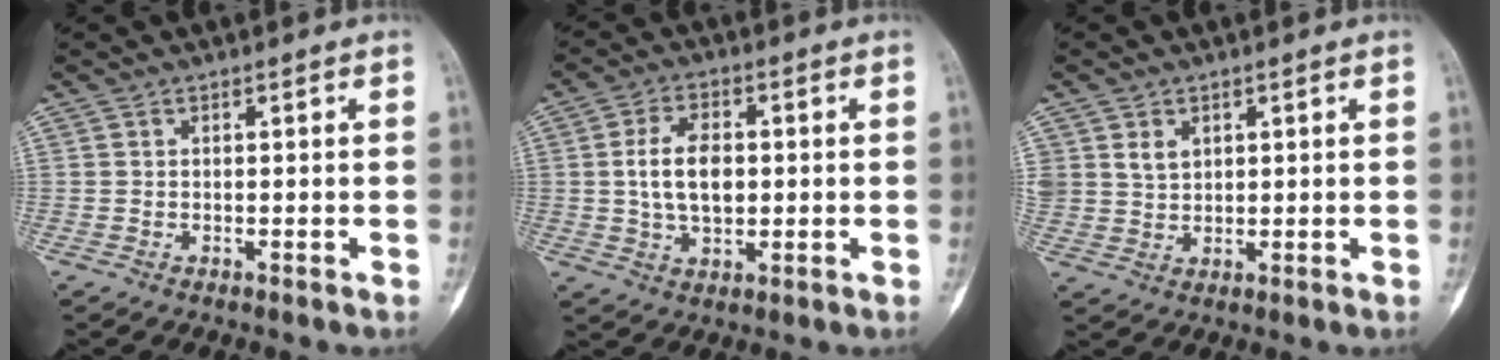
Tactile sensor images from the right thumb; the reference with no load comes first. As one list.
[{"total": 9.0, "force": [0.6, 5.4, 7.2], "torque": [-0.123, 0.003, 0.014]}, {"total": 3.9, "force": [1.8, 3.0, 1.8], "torque": [-0.020, -0.013, 0.040]}]